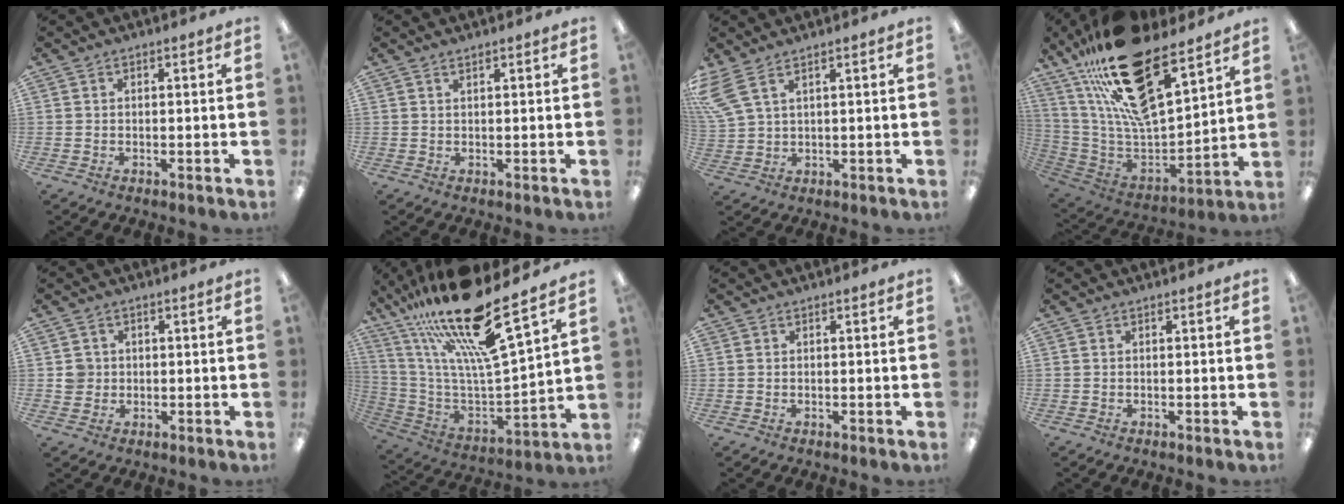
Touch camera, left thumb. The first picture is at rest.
{"total": 0.9, "force": [0.8, 0.2, 0.3], "torque": [-0.007, 0.001, 0.015]}
{"total": 6.1, "force": [3.9, 2.4, 3.9], "torque": [-0.091, -0.011, 0.076]}
{"total": 26.2, "force": [17.1, 10.3, 17.0], "torque": [-0.293, -0.100, 0.302]}
{"total": 3.6, "force": [0.3, 3.5, 0.9], "torque": [-0.017, 0.005, 0.005]}
{"total": 24.8, "force": [18.5, 4.3, 15.9], "torque": [-0.296, -0.132, 0.300]}
{"total": 0.0}
{"total": 0.0}